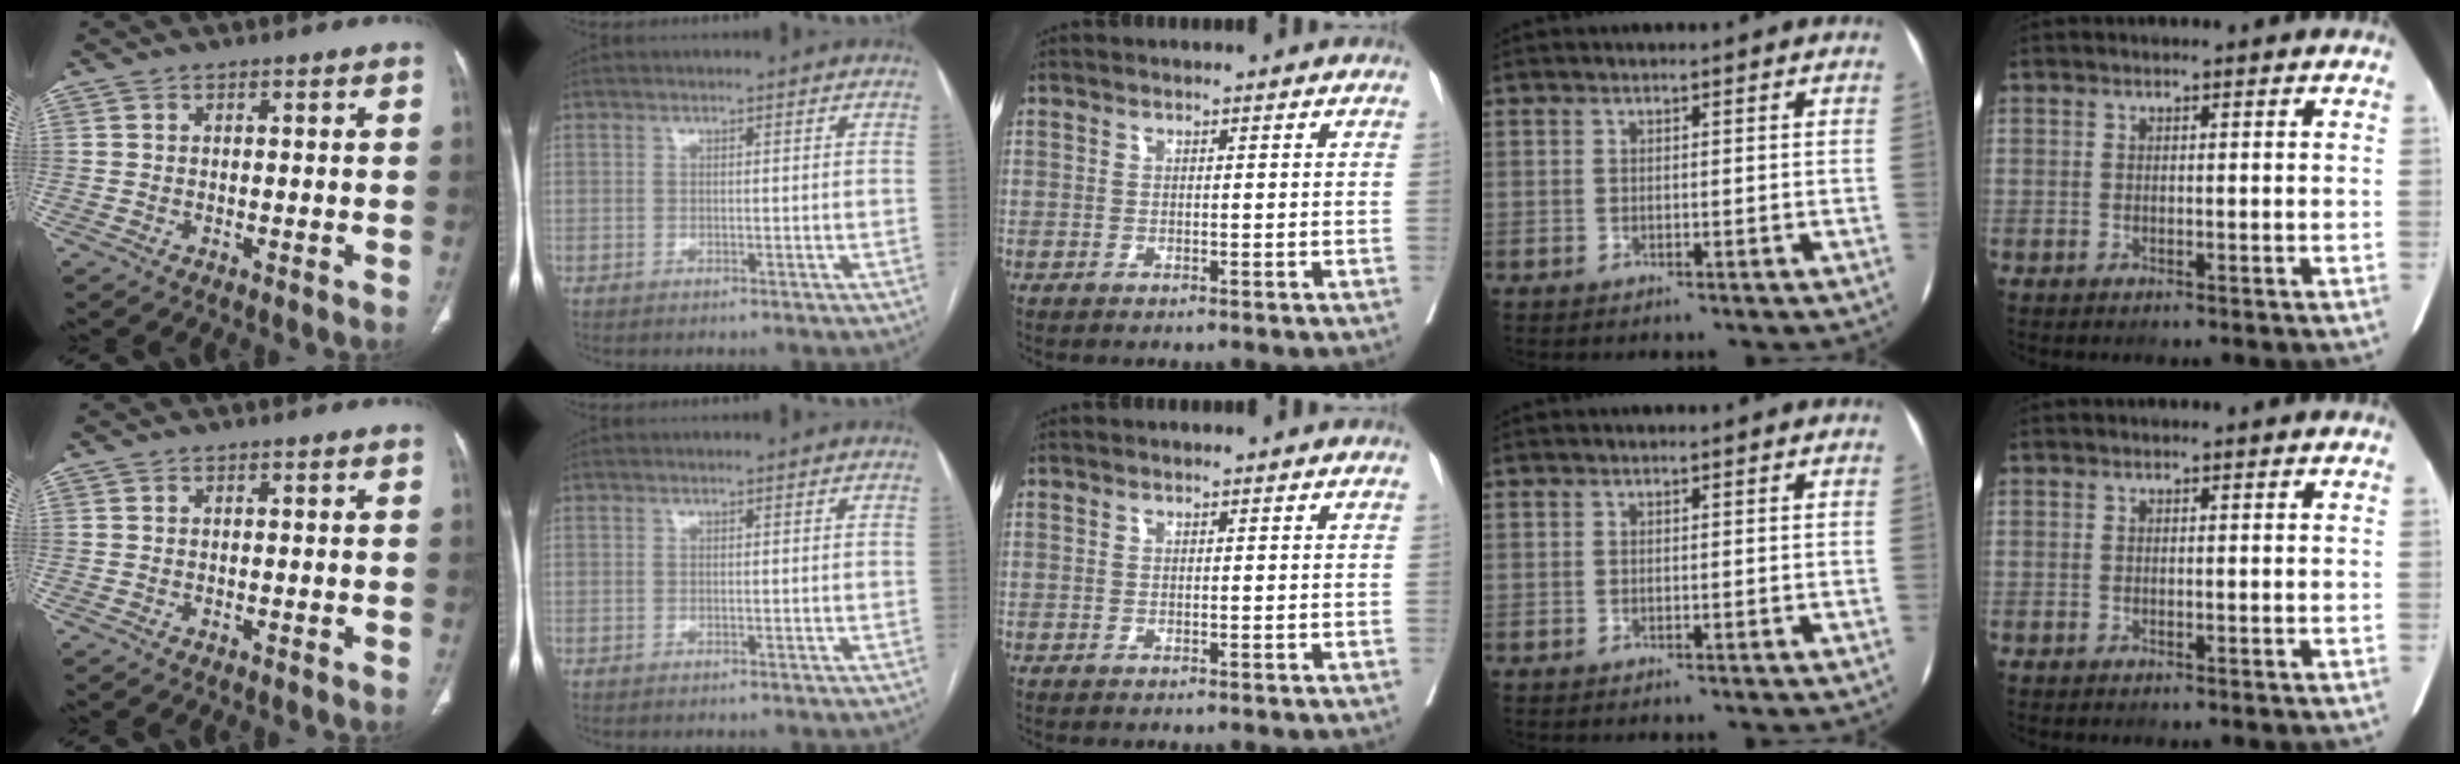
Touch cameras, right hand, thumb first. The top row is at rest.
{}